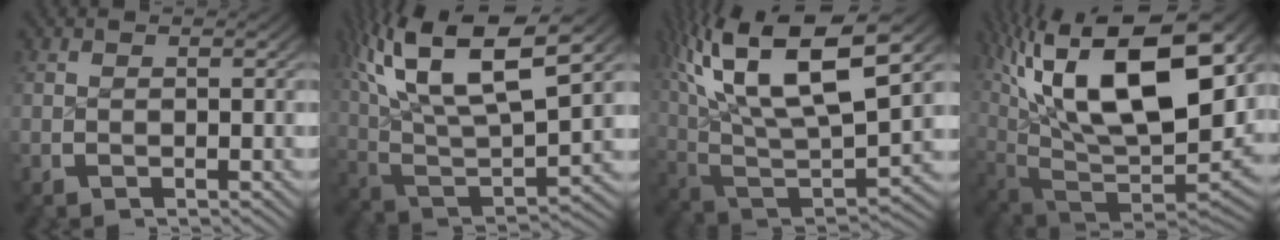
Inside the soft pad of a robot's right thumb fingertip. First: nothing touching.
{"total": 14.5, "force": [3.8, 8.6, 11.0], "torque": [-0.226, -0.019, 0.067]}
{"total": 16.1, "force": [3.4, 9.6, 12.5], "torque": [-0.264, -0.036, 0.072]}
{"total": 21.4, "force": [2.9, 13.1, 16.6], "torque": [-0.336, -0.050, 0.073]}